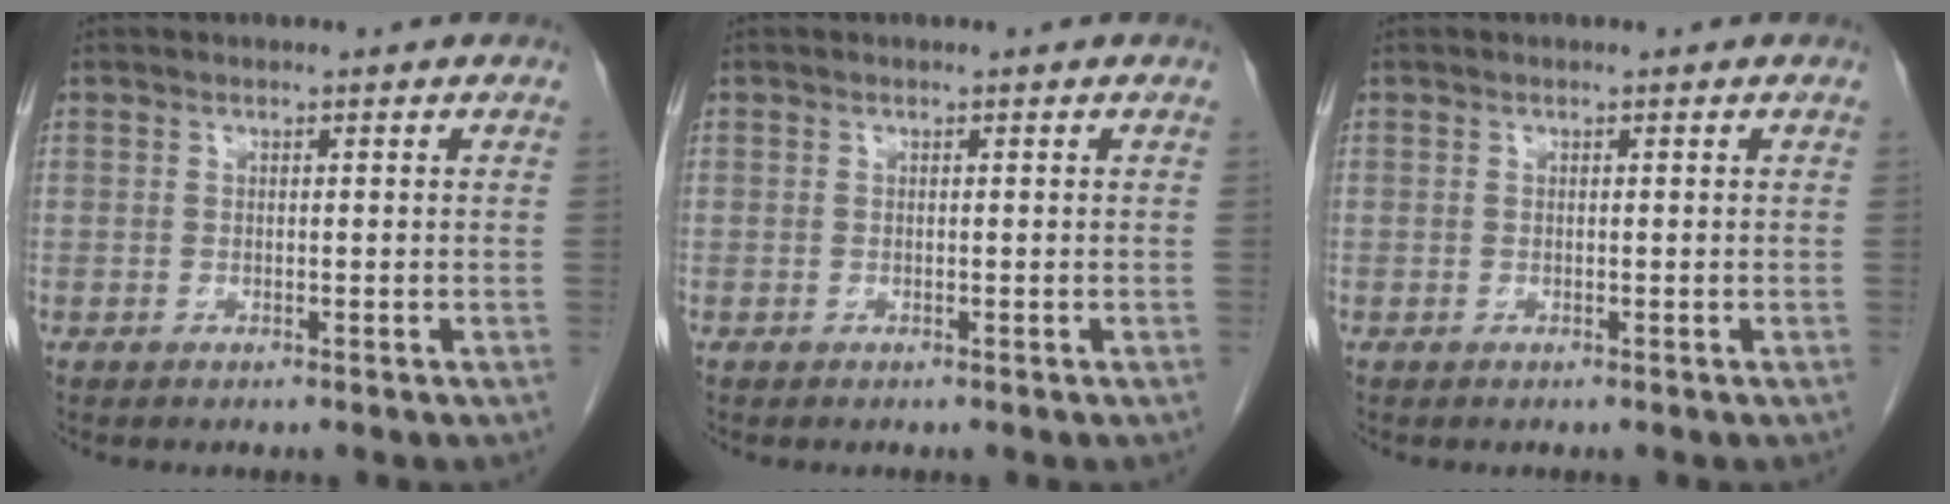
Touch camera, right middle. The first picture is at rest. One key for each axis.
{"total": 0.0}
{"total": 0.0}